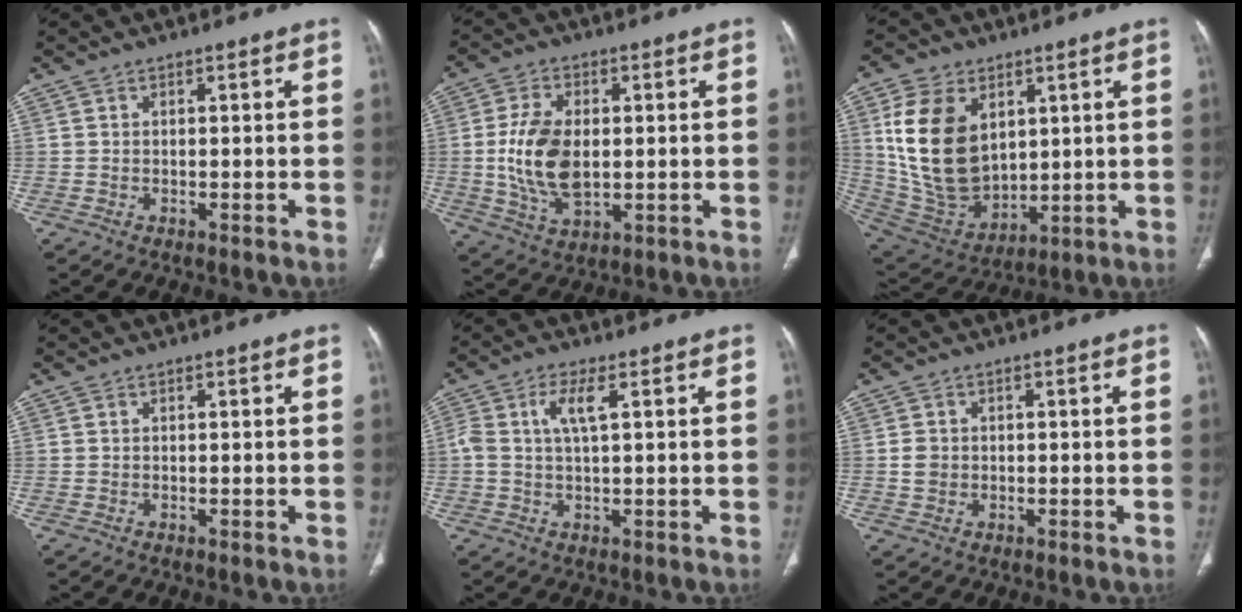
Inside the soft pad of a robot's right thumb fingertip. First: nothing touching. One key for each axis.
{"total": 12.1, "fx": 0.0, "fy": 7.2, "fz": 9.7, "tx": -0.188, "ty": -0.005, "tz": 0.009}
{"total": 18.7, "fx": 4.8, "fy": 12.7, "fz": 12.8, "tx": -0.219, "ty": -0.024, "tz": 0.117}
{"total": 0.0}
{"total": 4.7, "fx": 1.2, "fy": 1.4, "fz": 4.3, "tx": -0.106, "ty": 0.010, "tz": 0.026}
{"total": 2.4, "fx": -0.1, "fy": 2.1, "fz": 1.1, "tx": -0.014, "ty": 0.004, "tz": 0.000}